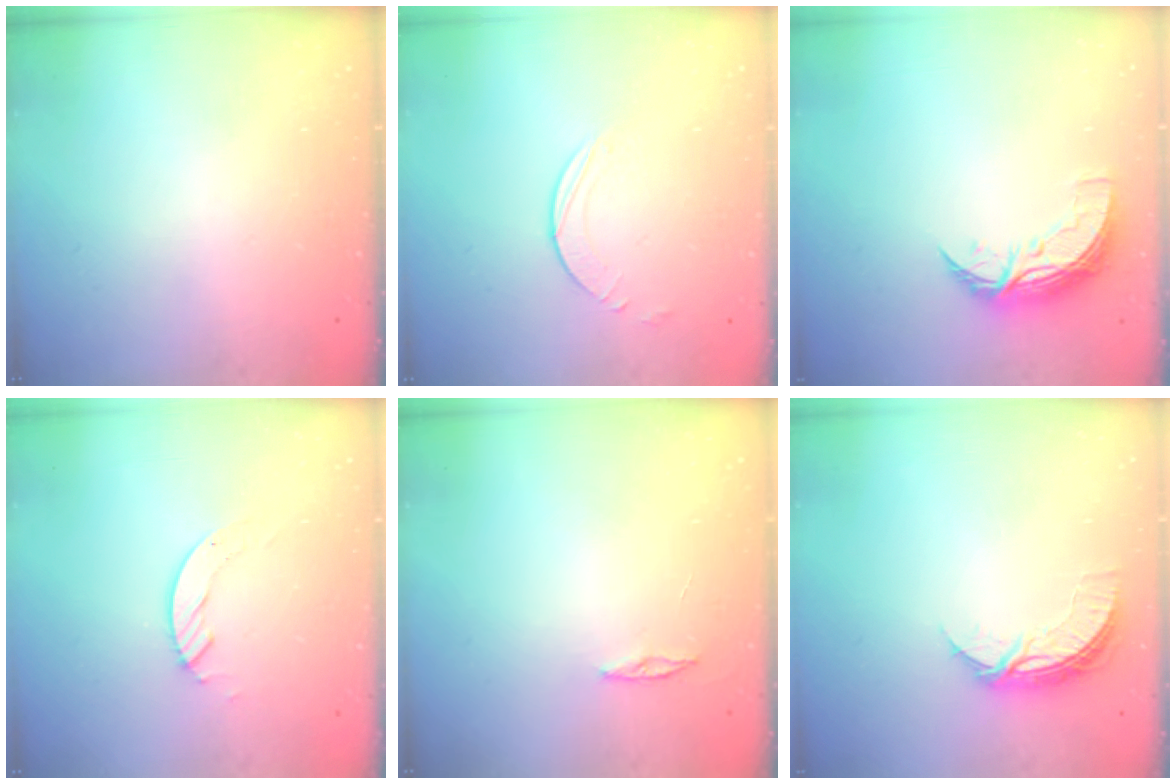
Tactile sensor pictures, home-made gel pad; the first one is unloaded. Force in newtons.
{"total": 4.8, "press": 4.8, "slide": 0.5}
{"total": 8.6, "press": 8.6, "slide": 0.1}
{"total": 3.5, "press": 3.5, "slide": 0.4}
{"total": 3.0, "press": 2.9, "slide": 0.3}
{"total": 6.7, "press": 6.7, "slide": 0.2}